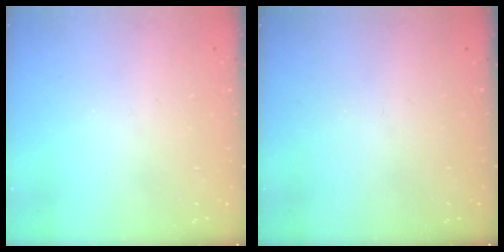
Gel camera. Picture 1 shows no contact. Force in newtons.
{"total": 0.0}